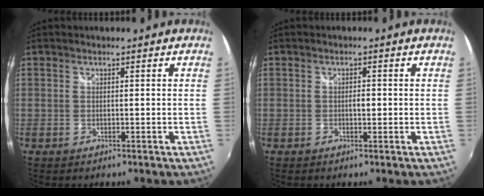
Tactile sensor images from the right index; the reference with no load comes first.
{"total": 1.2, "force": [-0.1, 0.6, 1.0], "torque": [-0.018, 0.002, -0.003]}